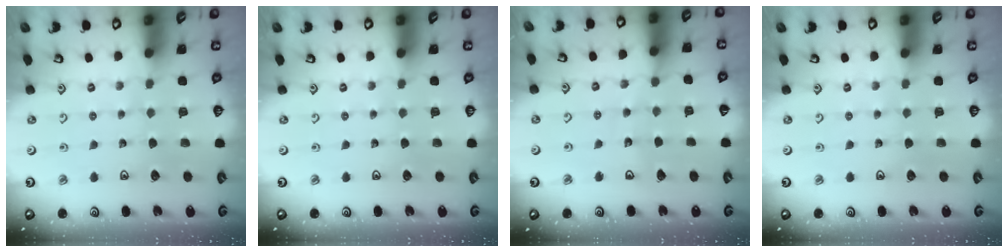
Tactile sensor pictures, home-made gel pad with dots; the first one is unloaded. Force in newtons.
{"total": 0.0}
{"total": 6.0, "press": 5.9, "slide": 0.8}
{"total": 0.0}